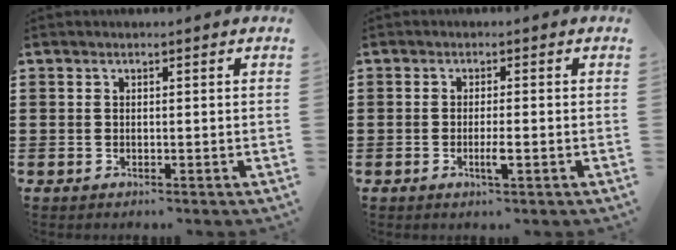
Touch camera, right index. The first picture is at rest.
{"total": 2.6, "force": [-0.9, 0.1, 2.4], "torque": [-0.048, -0.005, -0.019]}